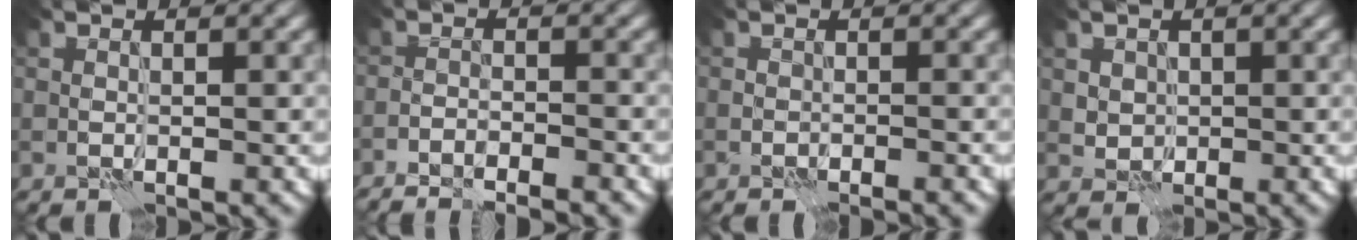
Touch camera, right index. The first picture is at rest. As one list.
[{"total": 5.2, "force": [-5.0, 0.9, 1.3], "torque": [-0.017, 0.008, -0.071]}, {"total": 1.2, "force": [-1.2, 0.0, -0.2], "torque": [0.007, -0.002, -0.023]}, {"total": 1.1, "force": [0.4, 1.0, -0.2], "torque": [0.000, 0.002, 0.014]}]